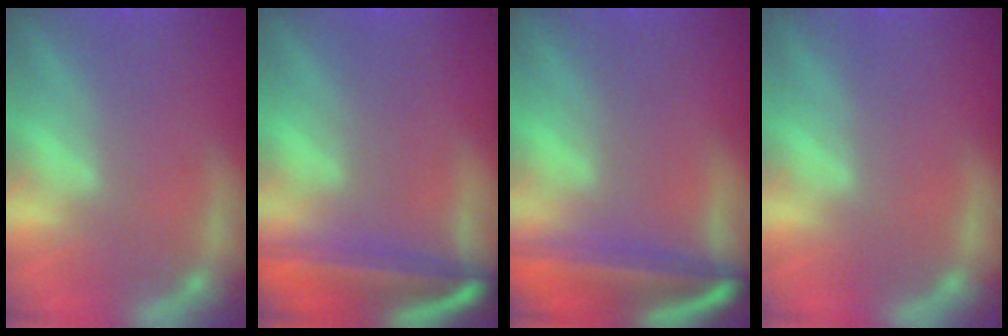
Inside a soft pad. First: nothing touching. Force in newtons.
{"total": 9.5}
{"total": 10.0}
{"total": 0.0}